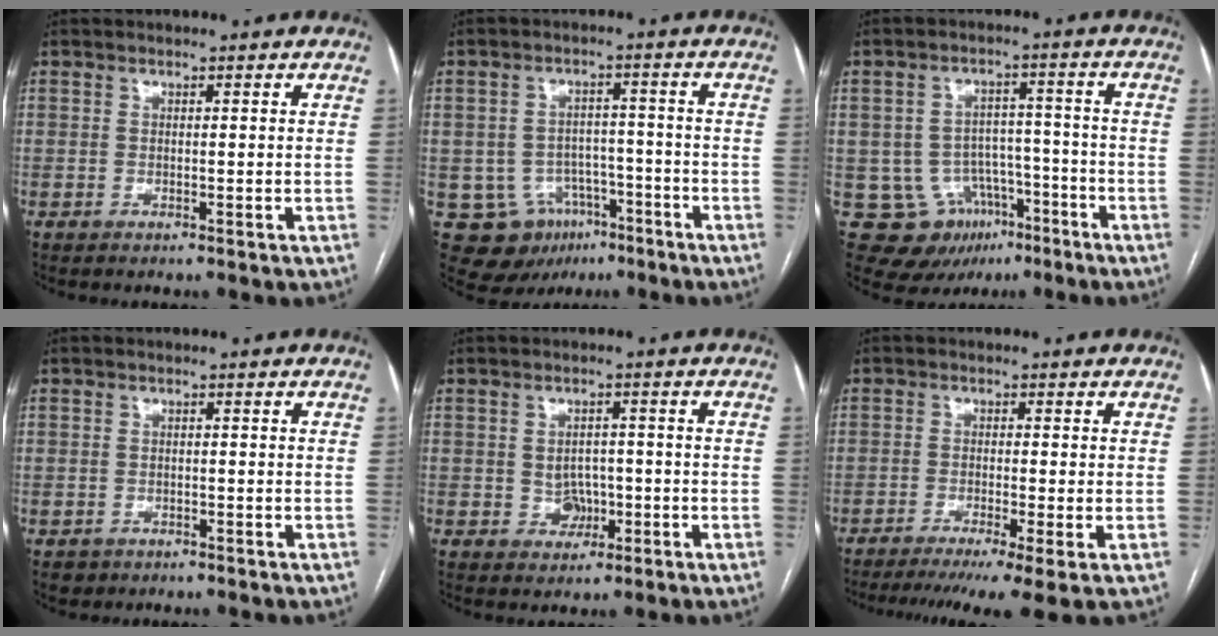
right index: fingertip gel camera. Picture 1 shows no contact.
{"total": 10.0, "force": [-4.9, 8.0, 3.3], "torque": [-0.056, 0.018, -0.062]}
{"total": 10.3, "force": [-4.7, 8.6, 3.2], "torque": [-0.054, 0.023, -0.059]}
{"total": 1.8, "force": [-0.9, 1.5, 0.0], "torque": [-0.004, 0.004, -0.013]}
{"total": 3.5, "force": [-0.7, 3.0, 1.7], "torque": [-0.023, 0.007, -0.004]}
{"total": 8.5, "force": [-5.7, -0.4, 6.3], "torque": [-0.094, -0.014, -0.089]}